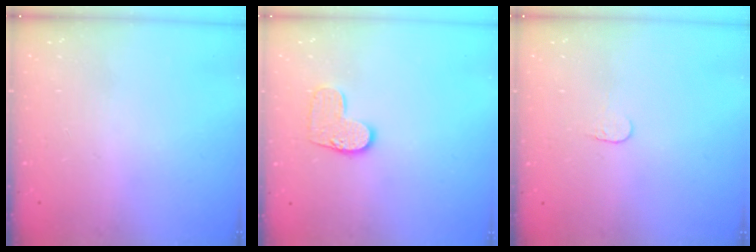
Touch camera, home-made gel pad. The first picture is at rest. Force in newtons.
{"total": 9.0, "press": 9.0, "slide": 0.5}
{"total": 3.6, "press": 3.6, "slide": 0.3}